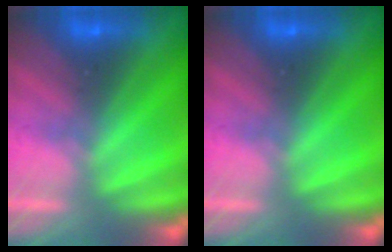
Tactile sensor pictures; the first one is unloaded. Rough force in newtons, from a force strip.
{"total": 0.0}